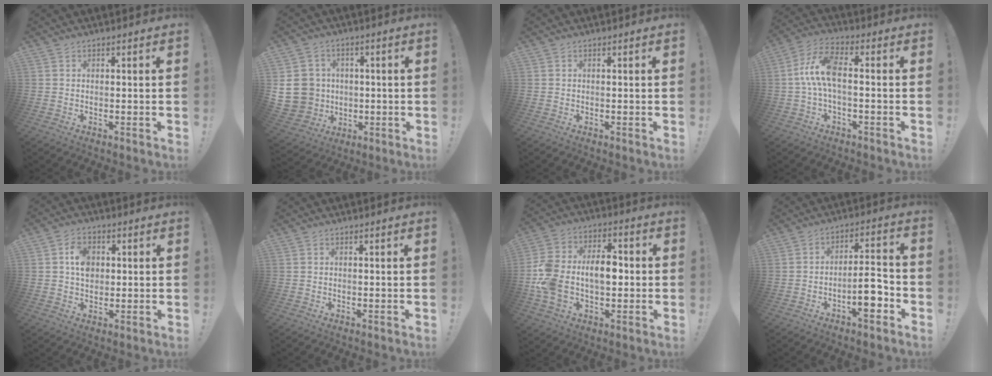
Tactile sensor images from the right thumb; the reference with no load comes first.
{"total": 12.6, "force": [-0.3, 11.7, 4.7], "torque": [-0.092, 0.013, 0.007]}
{"total": 0.0}
{"total": 10.1, "force": [-0.2, 4.0, 9.3], "torque": [-0.186, 0.002, -0.004]}
{"total": 6.8, "force": [1.3, 5.2, 4.2], "torque": [-0.054, 0.003, 0.023]}
{"total": 0.0}
{"total": 16.0, "force": [-0.8, 10.9, 11.8], "torque": [-0.245, 0.006, -0.019]}
{"total": 12.3, "force": [-5.4, 3.6, 10.4], "torque": [-0.150, 0.029, -0.092]}